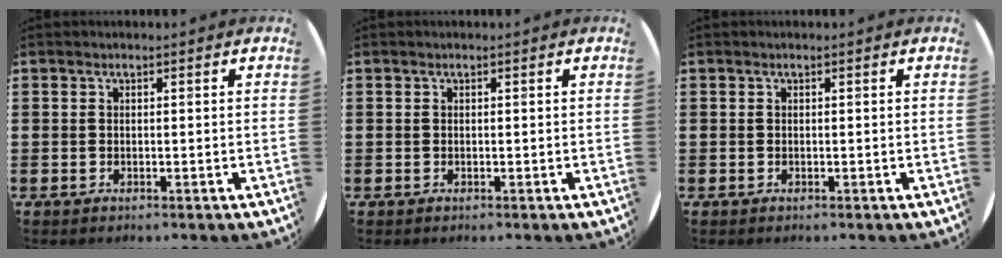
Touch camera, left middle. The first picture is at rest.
{"total": 0.0}
{"total": 0.0}